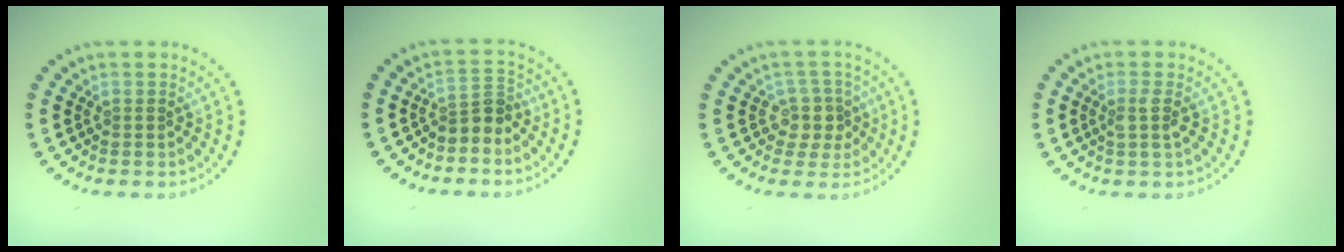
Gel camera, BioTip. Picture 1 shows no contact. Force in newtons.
{"total": 2.5, "press": 1.8, "slide": 1.6}
{"total": 2.3, "press": 1.9, "slide": 1.3}
{"total": 1.5, "press": 1.2, "slide": 0.9}